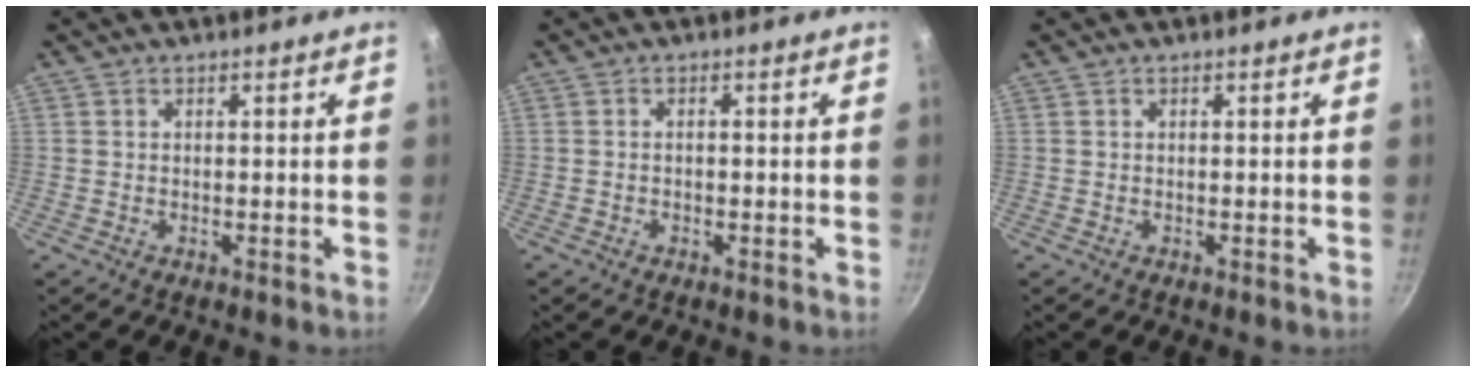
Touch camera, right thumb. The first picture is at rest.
{"total": 0.9, "force": [-0.4, 0.5, 0.6], "torque": [-0.013, 0.006, -0.007]}
{"total": 0.0}